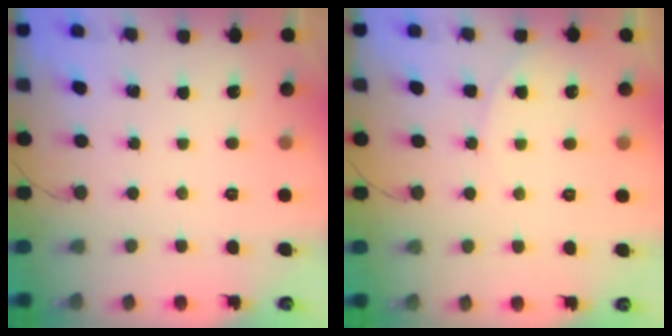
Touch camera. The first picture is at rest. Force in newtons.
{"total": 5.7, "press": 5.7, "slide": 0.4}